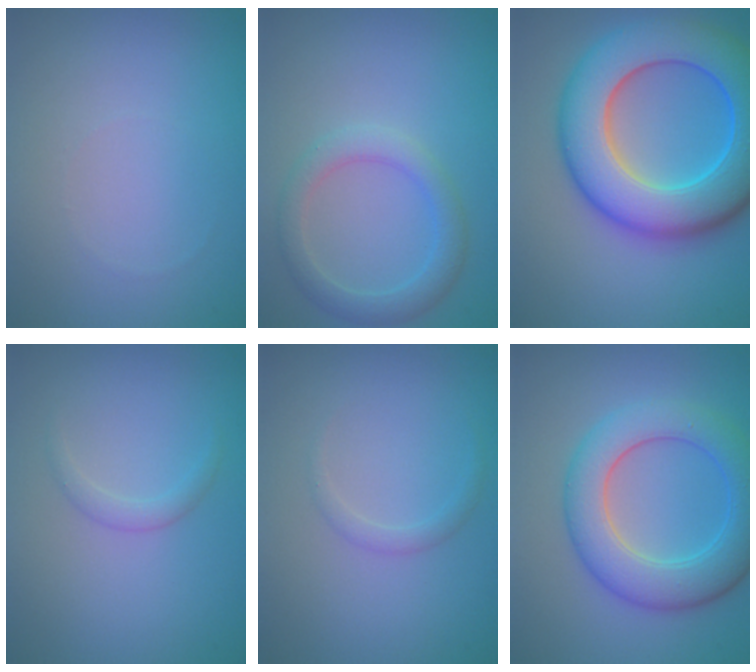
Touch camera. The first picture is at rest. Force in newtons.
{"total": 3.0, "press": 3.0, "slide": 0.1}
{"total": 11.8, "press": 11.8, "slide": 0.2}
{"total": 1.2, "press": 1.2, "slide": 0.0}
{"total": 1.0, "press": 1.0, "slide": 0.1}
{"total": 6.4, "press": 6.4, "slide": 0.1}